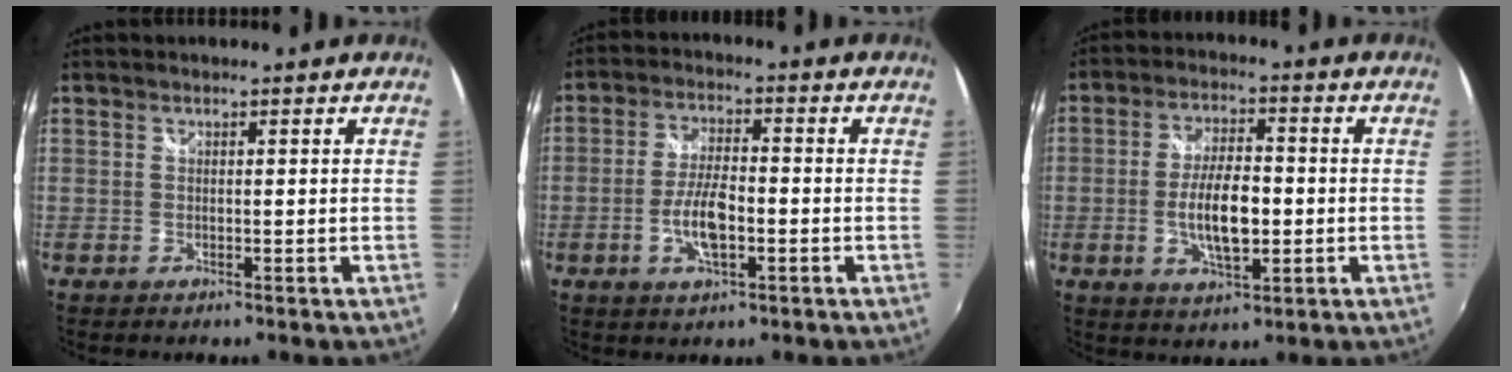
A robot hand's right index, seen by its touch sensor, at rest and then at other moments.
{"total": 7.3, "force": [-2.4, 2.6, 6.4], "torque": [-0.130, -0.002, -0.043]}
{"total": 9.6, "force": [-1.7, 3.9, 8.5], "torque": [-0.163, -0.003, -0.026]}